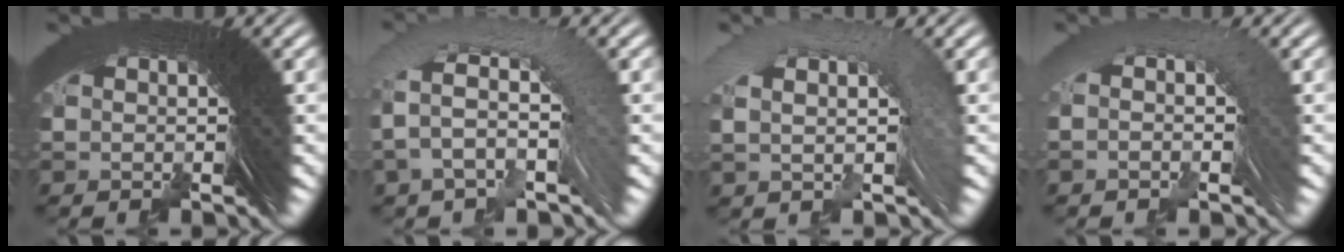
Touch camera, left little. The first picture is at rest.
{"total": 4.4, "force": [0.1, 2.3, 3.8], "torque": [-0.064, 0.015, -0.001]}
{"total": 4.4, "force": [1.3, 1.8, 3.9], "torque": [-0.047, 0.035, 0.014]}
{"total": 2.1, "force": [-0.2, 0.4, 2.0], "torque": [-0.011, 0.018, -0.012]}